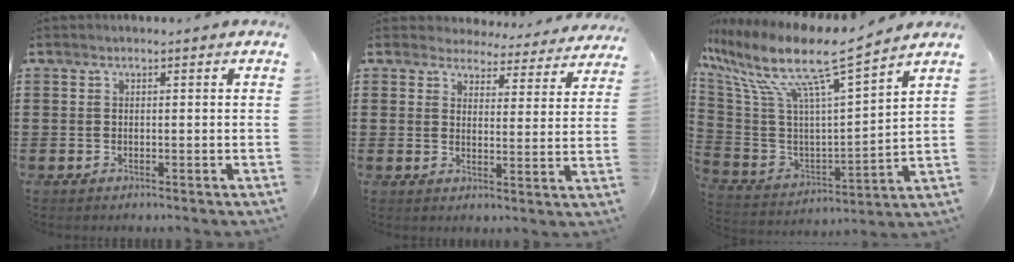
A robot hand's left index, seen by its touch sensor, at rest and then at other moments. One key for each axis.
{"total": 4.4, "fx": 4.3, "fy": 0.7, "fz": 0.3, "tx": -0.022, "ty": -0.030, "tz": 0.072}
{"total": 12.6, "fx": 8.9, "fy": 1.8, "fz": 8.7, "tx": -0.205, "ty": -0.060, "tz": 0.142}